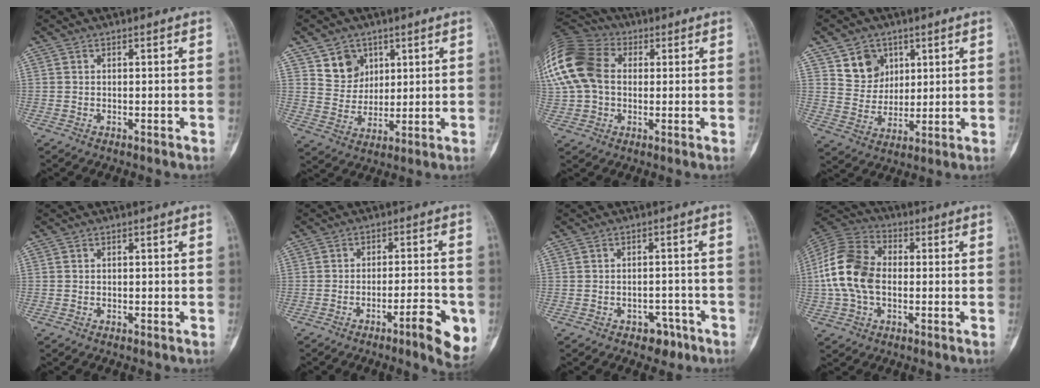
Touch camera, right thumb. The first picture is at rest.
{"total": 7.4, "force": [3.9, 6.1, 1.8], "torque": [-0.001, -0.024, 0.077]}
{"total": 21.8, "force": [4.1, 16.1, 14.2], "torque": [-0.340, 0.052, 0.077]}
{"total": 7.4, "force": [3.8, 6.0, 2.1], "torque": [-0.007, -0.022, 0.074]}
{"total": 0.0}
{"total": 8.9, "force": [-3.8, 1.8, 7.8], "torque": [-0.101, 0.014, -0.051]}
{"total": 4.5, "force": [-2.7, 3.0, 2.0], "torque": [-0.006, 0.024, -0.031]}
{"total": 14.8, "force": [-0.7, 10.1, 10.7], "torque": [-0.215, 0.030, -0.021]}